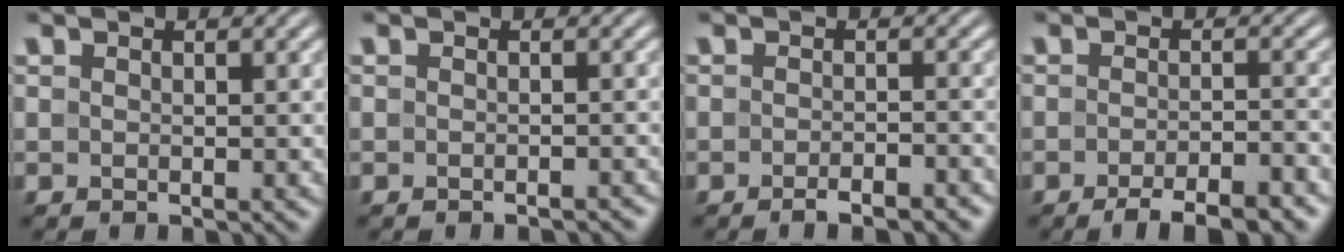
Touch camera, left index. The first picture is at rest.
{"total": 1.2, "force": [-1.0, 0.2, 0.5], "torque": [-0.001, 0.003, -0.013]}
{"total": 2.8, "force": [-2.0, 0.7, 1.9], "torque": [-0.024, 0.003, -0.029]}
{"total": 5.2, "force": [-3.6, 1.3, 3.5], "torque": [-0.048, 0.001, -0.055]}